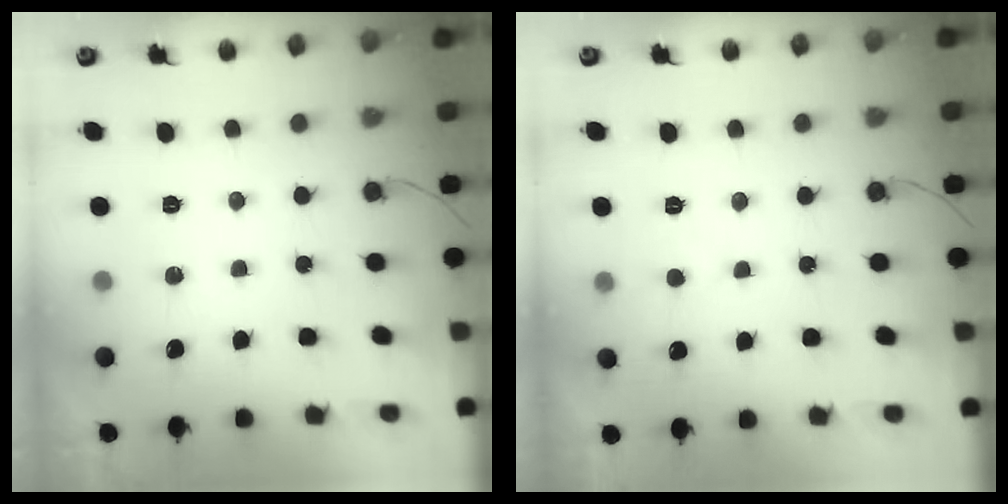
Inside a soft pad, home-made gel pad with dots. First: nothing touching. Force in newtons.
{"total": 2.8, "press": 2.8, "slide": 0.3}